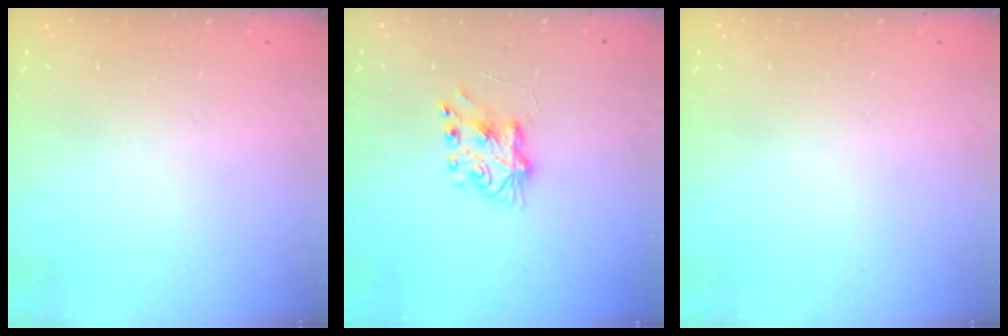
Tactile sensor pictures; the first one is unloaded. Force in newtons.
{"total": 7.9, "press": 7.8, "slide": 1.0}
{"total": 0.0}